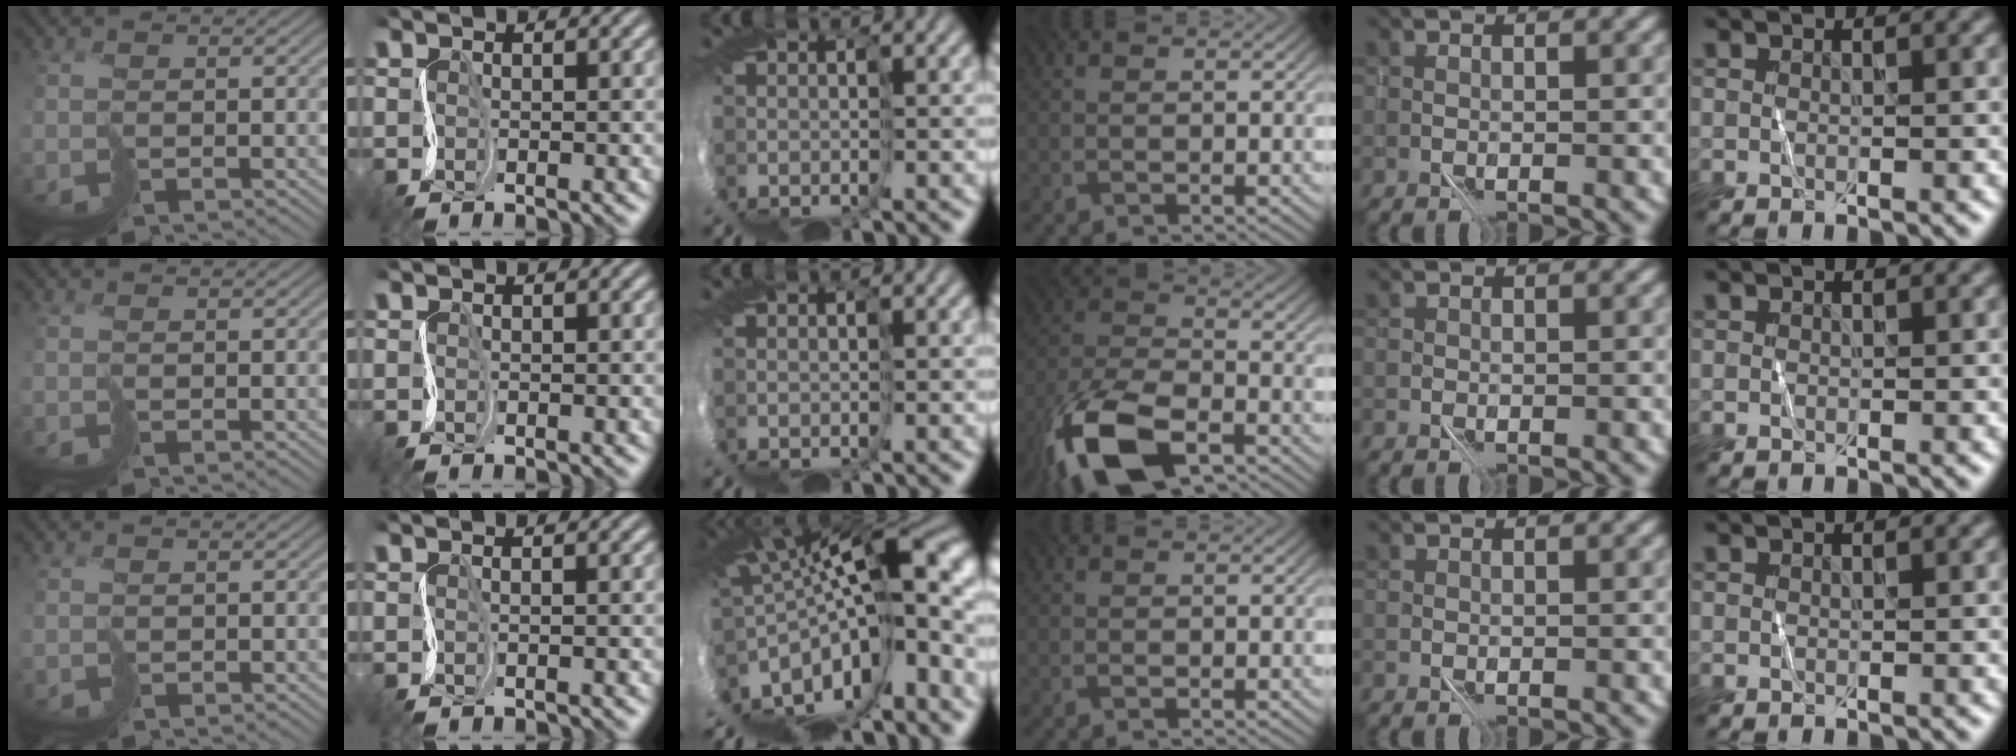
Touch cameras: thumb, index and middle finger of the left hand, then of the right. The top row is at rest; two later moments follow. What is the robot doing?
{"motion": "cut", "object": "paper bag"}